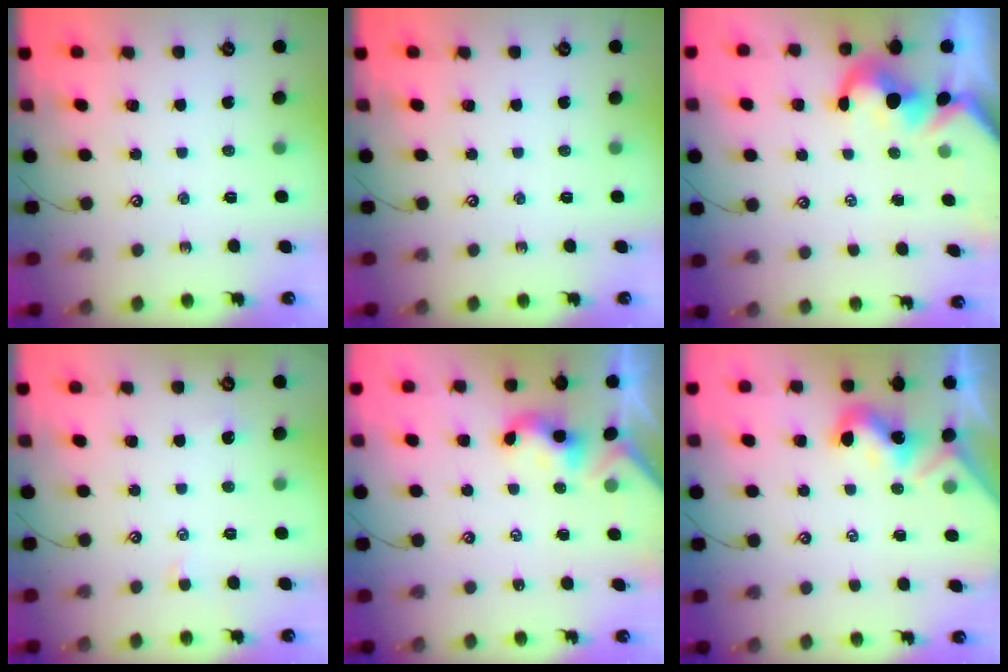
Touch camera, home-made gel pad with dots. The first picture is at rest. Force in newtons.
{"total": 0.0}
{"total": 3.0, "press": 2.8, "slide": 1.1}
{"total": 2.7, "press": 2.6, "slide": 0.3}
{"total": 2.4, "press": 2.4, "slide": 0.2}
{"total": 2.0, "press": 2.0, "slide": 0.4}